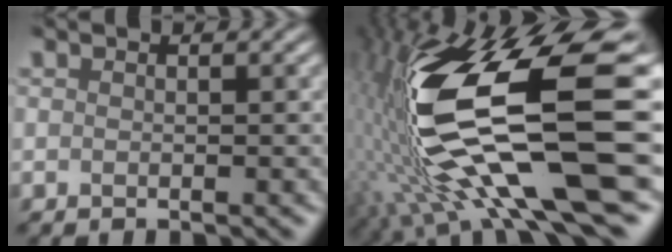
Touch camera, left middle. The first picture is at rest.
{"total": 16.6, "force": [1.6, 6.5, 15.2], "torque": [-0.303, -0.026, 0.036]}